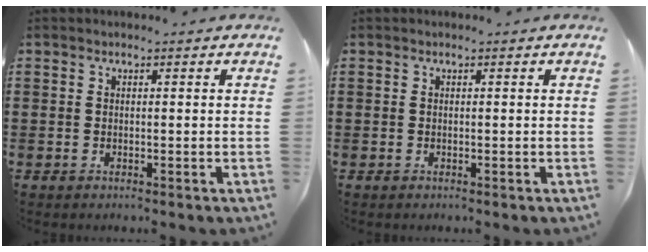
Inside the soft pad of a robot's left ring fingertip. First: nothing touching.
{"total": 0.0}